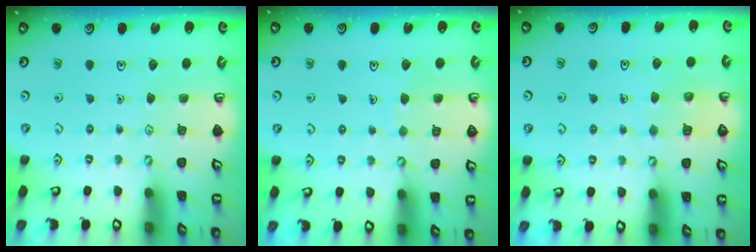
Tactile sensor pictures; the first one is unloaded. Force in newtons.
{"total": 3.8, "press": 3.8, "slide": 0.3}
{"total": 4.7, "press": 4.7, "slide": 0.4}